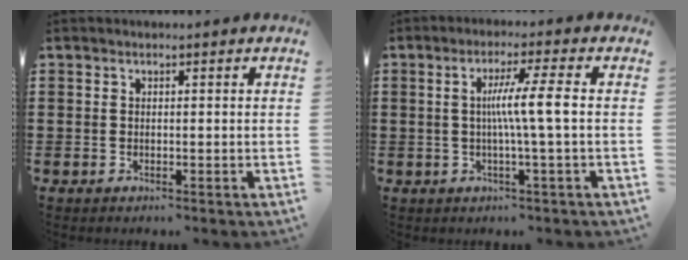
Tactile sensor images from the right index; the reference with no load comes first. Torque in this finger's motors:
{"motor_torque": [1.32, -0.45, 0.61, 0.16]}